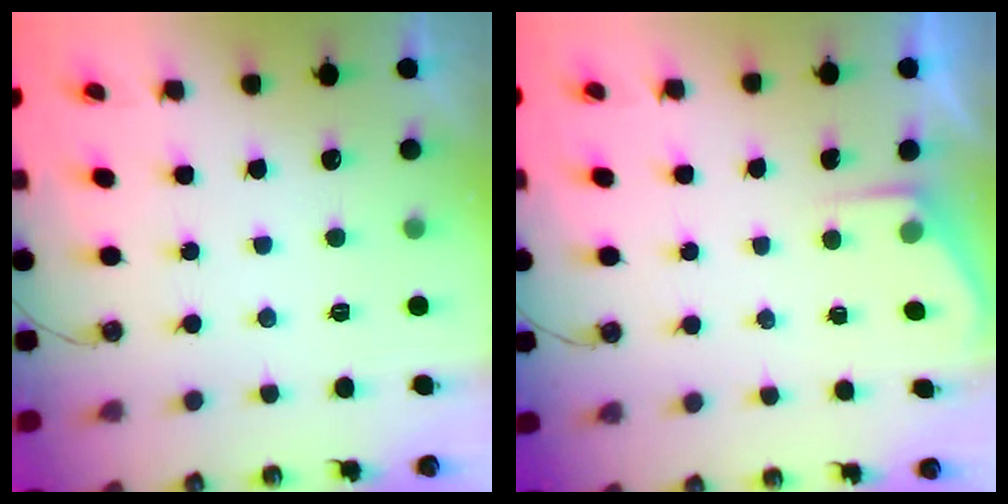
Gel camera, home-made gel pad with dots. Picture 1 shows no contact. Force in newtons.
{"total": 2.6, "press": 2.5, "slide": 0.4}